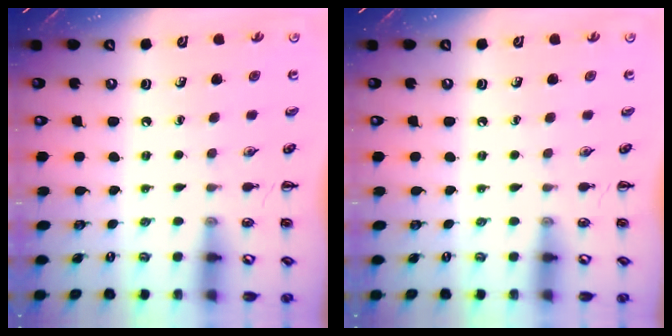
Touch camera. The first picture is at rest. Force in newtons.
{"total": 0.0}